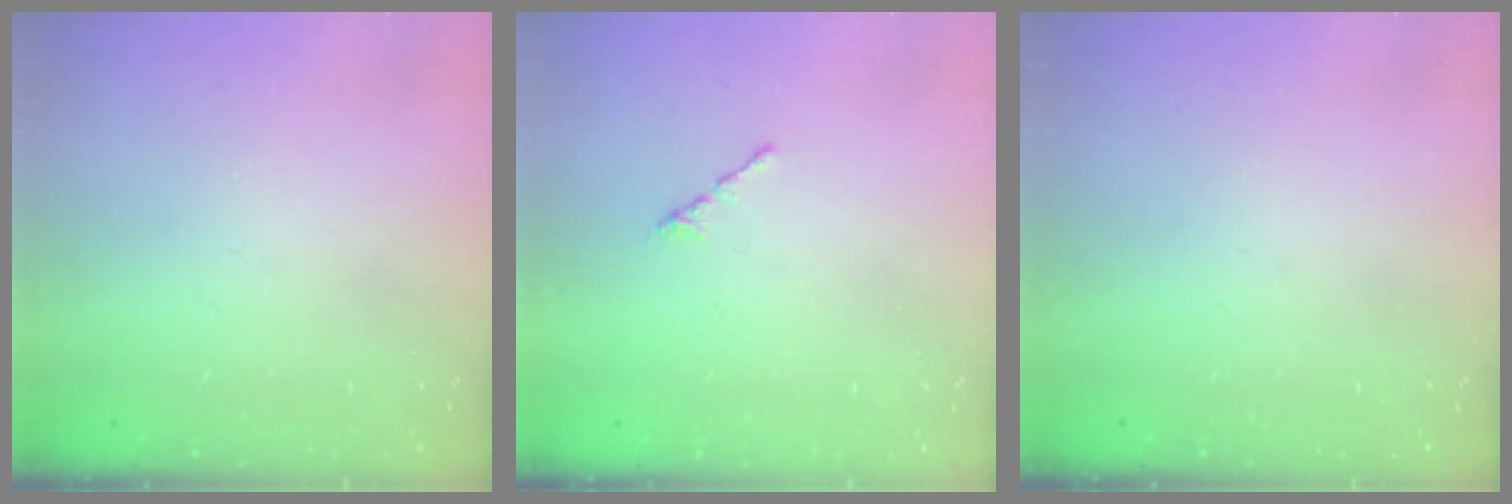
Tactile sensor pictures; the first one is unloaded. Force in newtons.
{"total": 0.5, "press": 0.4, "slide": 0.3}
{"total": 0.0}